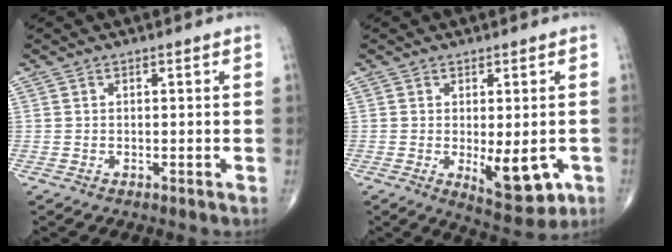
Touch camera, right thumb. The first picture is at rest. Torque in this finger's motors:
{"motor_torque": [0.57, 1.78, 0.59, 0.43, 0.22]}